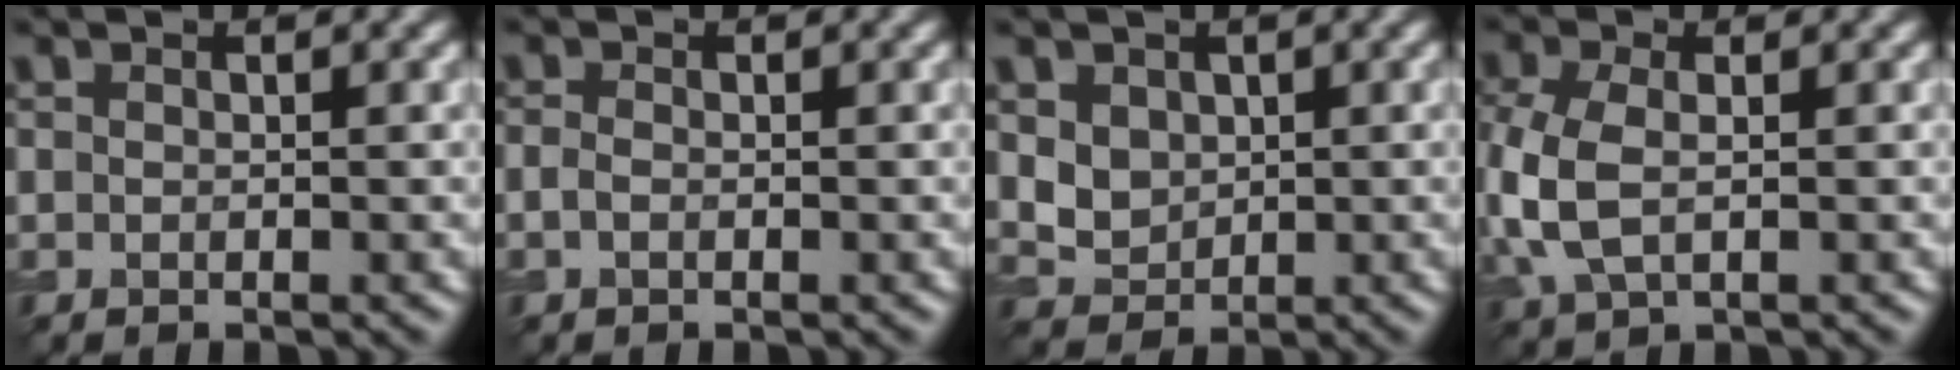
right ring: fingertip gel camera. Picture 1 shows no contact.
{"total": 0.8, "force": [-0.3, 0.5, 0.6], "torque": [-0.017, -0.001, -0.009]}
{"total": 3.1, "force": [1.0, 2.5, 1.5], "torque": [-0.040, -0.005, 0.029]}
{"total": 5.4, "force": [-0.3, 3.2, 4.3], "torque": [-0.117, -0.003, -0.008]}